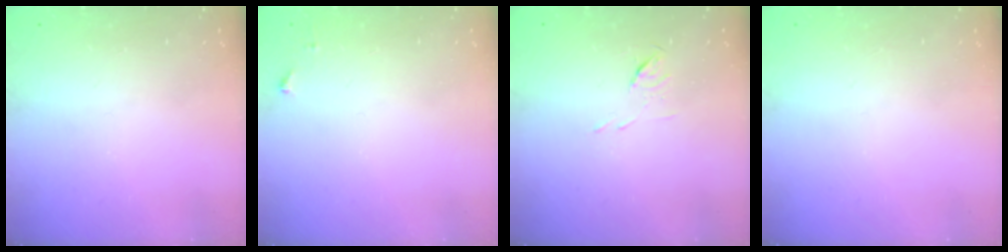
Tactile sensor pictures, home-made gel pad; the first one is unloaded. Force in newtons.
{"total": 3.8, "press": 3.8, "slide": 0.5}
{"total": 4.1, "press": 3.9, "slide": 1.2}
{"total": 0.0}